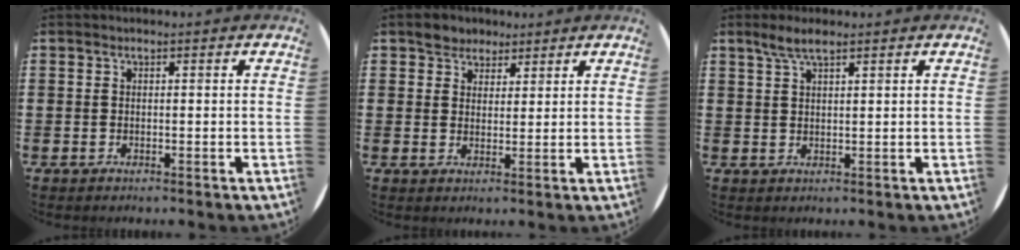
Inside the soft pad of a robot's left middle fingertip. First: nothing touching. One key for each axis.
{"total": 3.1, "fx": 2.5, "fy": 1.8, "fz": -0.1, "tx": 0.001, "ty": 0.005, "tz": 0.047}
{"total": 3.1, "fx": 2.3, "fy": 0.7, "fz": 1.9, "tx": -0.033, "ty": 0.001, "tz": 0.040}